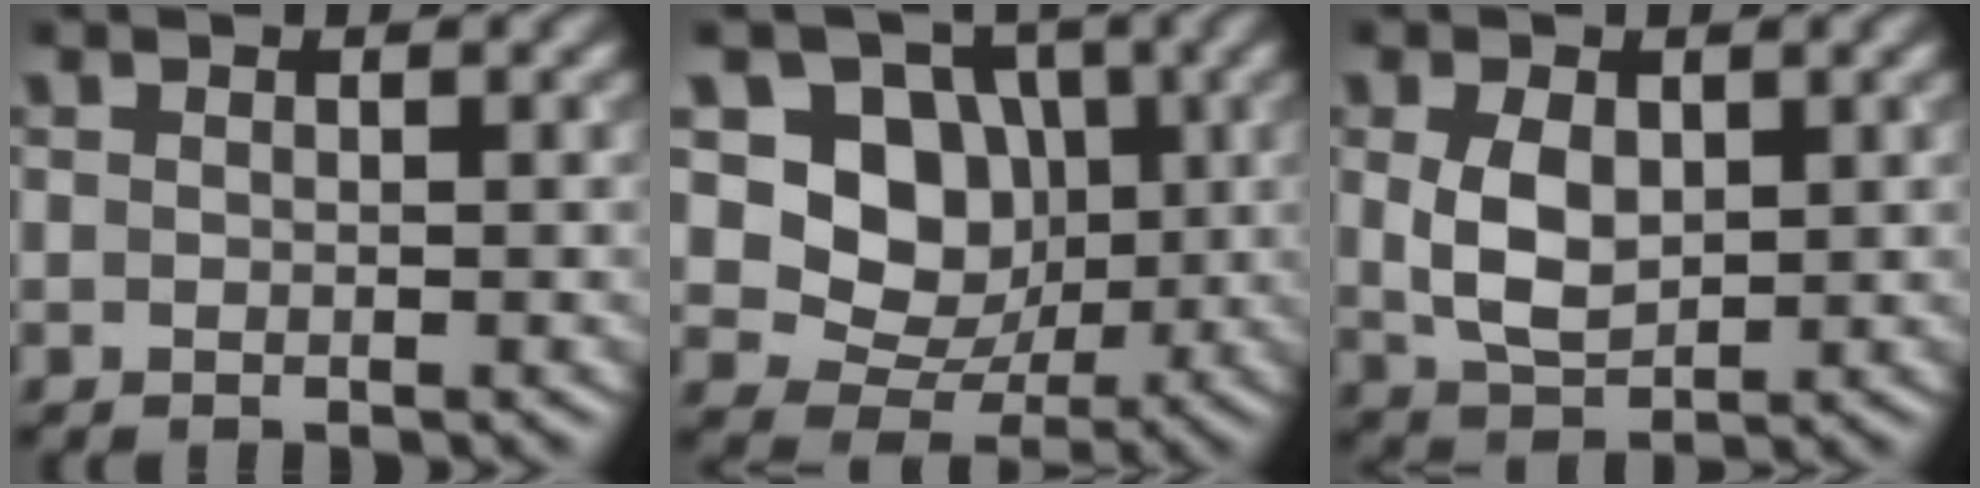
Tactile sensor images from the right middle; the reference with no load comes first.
{"total": 7.7, "force": [1.4, 6.4, 4.0], "torque": [-0.063, -0.005, 0.005]}
{"total": 3.9, "force": [0.6, 2.4, 2.9], "torque": [-0.072, -0.002, 0.018]}